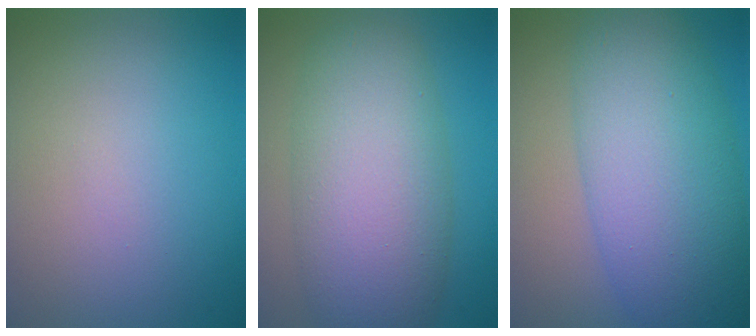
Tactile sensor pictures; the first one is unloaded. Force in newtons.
{"total": 9.4, "press": 9.4, "slide": 0.5}
{"total": 10.0, "press": 10.0, "slide": 0.3}